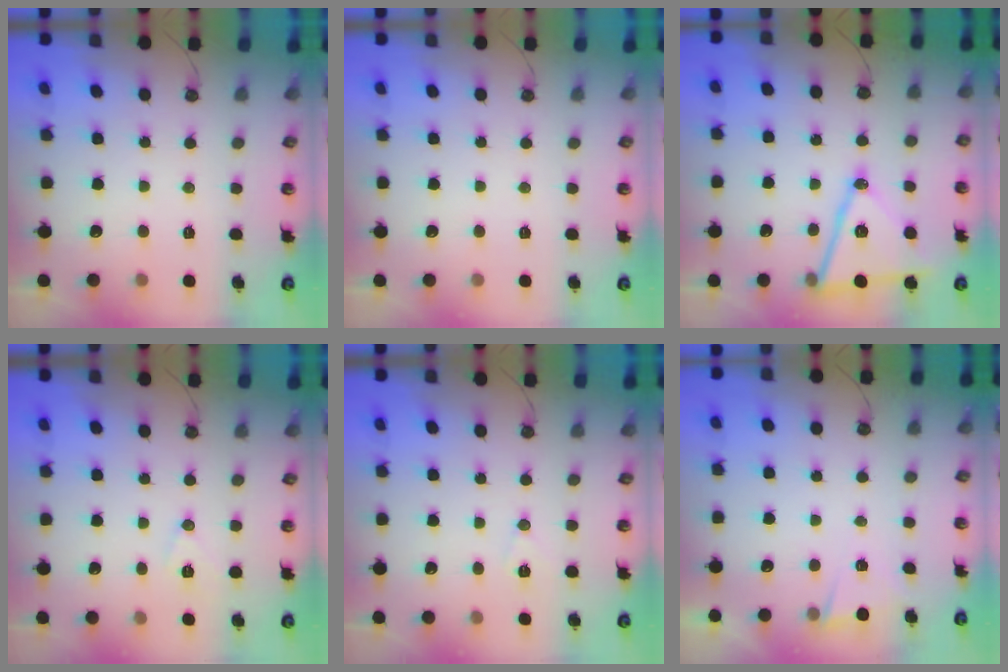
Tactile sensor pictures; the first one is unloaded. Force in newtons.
{"total": 0.0}
{"total": 15.4, "press": 14.9, "slide": 3.8}
{"total": 7.6, "press": 6.1, "slide": 4.5}
{"total": 6.0, "press": 4.1, "slide": 4.4}
{"total": 1.5, "press": 1.3, "slide": 0.8}